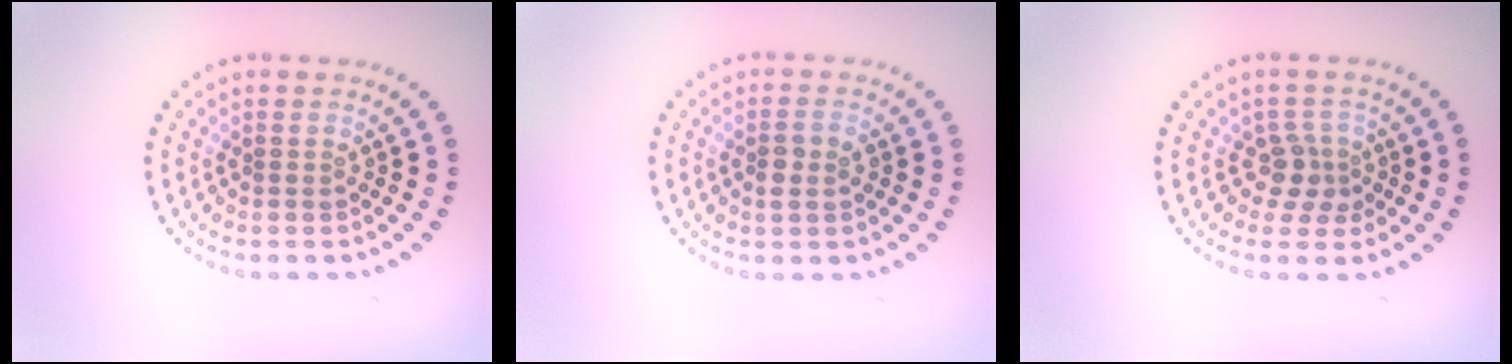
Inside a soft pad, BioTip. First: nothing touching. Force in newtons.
{"total": 1.7, "press": 1.6, "slide": 0.3}
{"total": 2.3, "press": 1.8, "slide": 1.5}